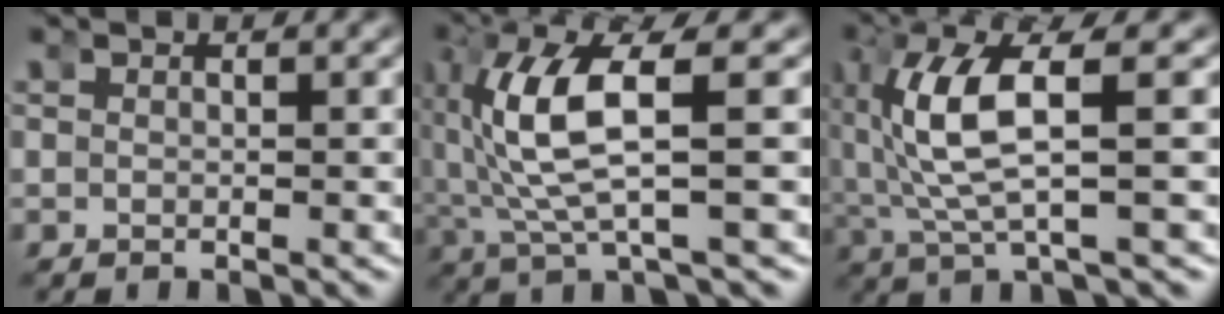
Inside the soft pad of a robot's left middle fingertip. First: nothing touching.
{"total": 8.2, "force": [0.2, 3.0, 7.6], "torque": [-0.160, 0.001, 0.009]}
{"total": 7.2, "force": [0.2, 2.4, 6.8], "torque": [-0.148, 0.000, 0.011]}